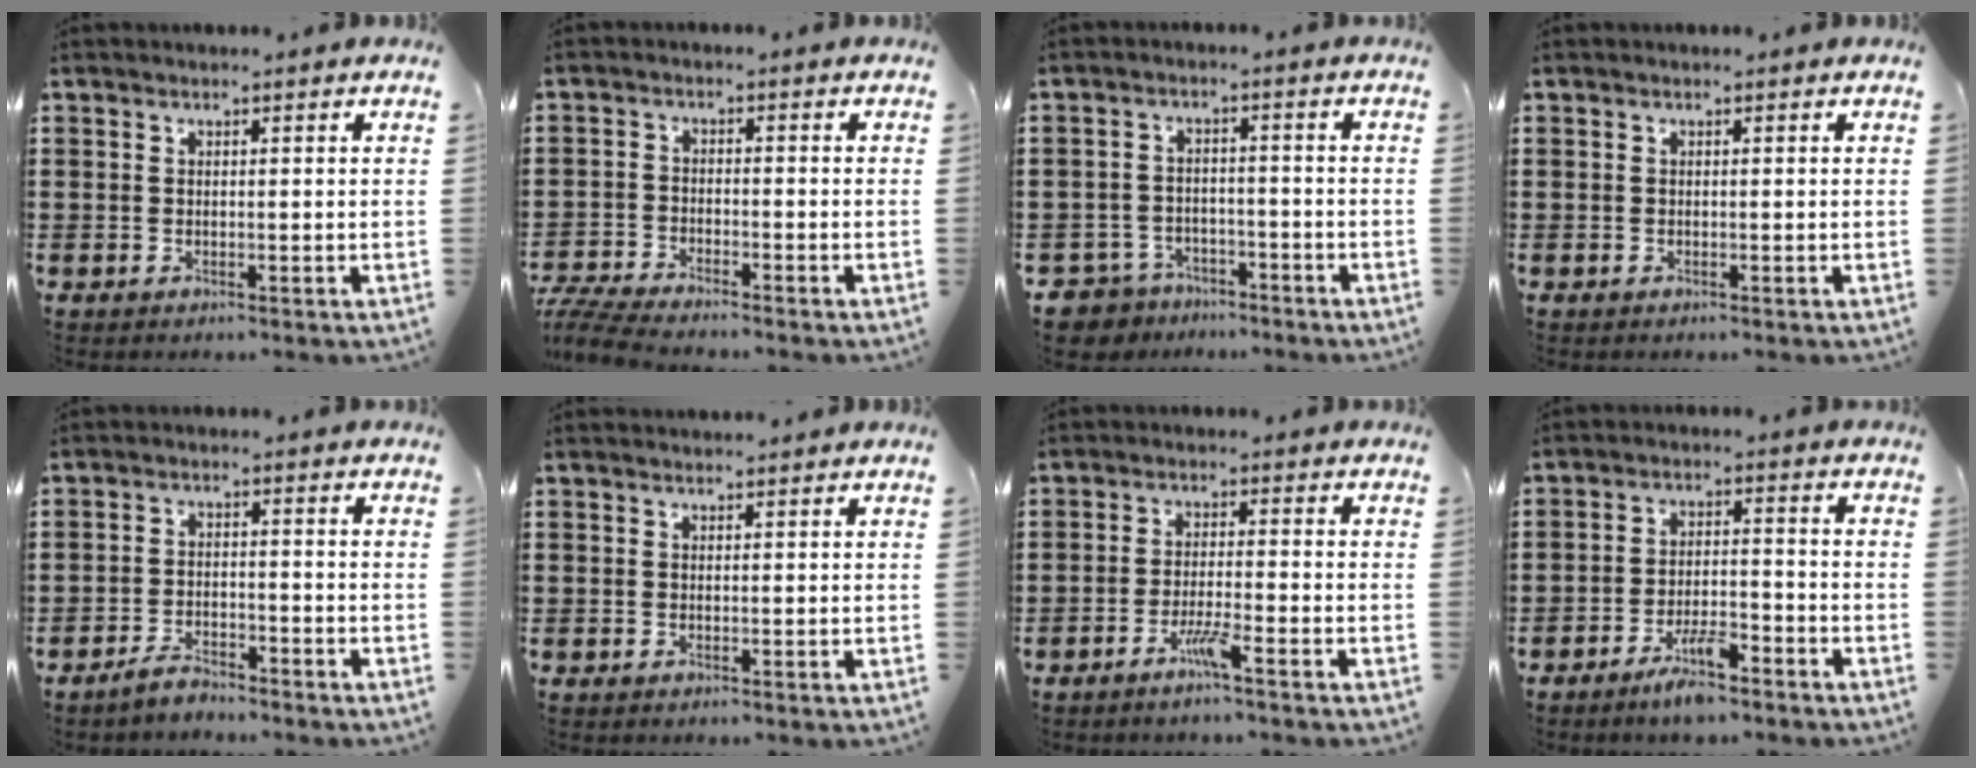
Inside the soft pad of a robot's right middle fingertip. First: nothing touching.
{"total": 4.5, "force": [-4.3, 0.2, 1.3], "torque": [-0.050, -0.012, -0.094]}
{"total": 3.9, "force": [-3.7, 1.4, 0.1], "torque": [-0.031, -0.004, -0.085]}
{"total": 0.0}
{"total": 3.0, "force": [-2.9, 0.4, 0.8], "torque": [-0.024, 0.004, -0.060]}
{"total": 0.9, "force": [0.9, -0.1, -0.1], "torque": [0.000, -0.002, 0.017]}
{"total": 3.6, "force": [-2.5, -0.2, 2.6], "torque": [-0.050, -0.002, -0.047]}
{"total": 5.4, "force": [-4.3, 1.1, 3.0], "torque": [-0.063, 0.001, -0.082]}